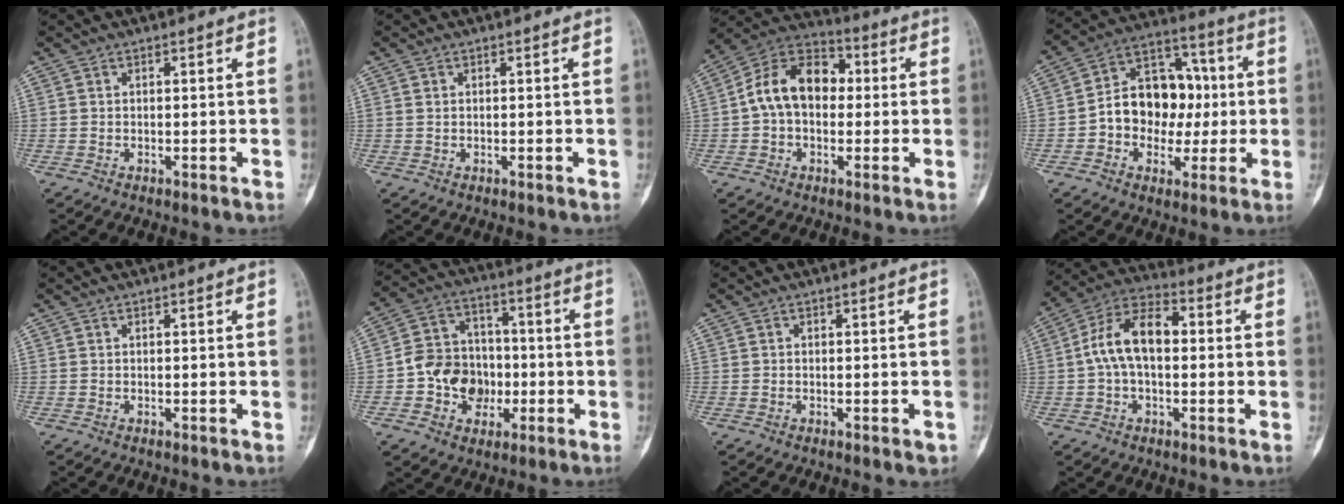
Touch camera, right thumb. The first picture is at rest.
{"total": 0.7, "force": [0.3, 0.5, 0.3], "torque": [-0.002, 0.002, 0.006]}
{"total": 13.7, "force": [0.7, 9.6, 9.8], "torque": [-0.146, 0.037, 0.000]}
{"total": 15.1, "force": [-0.6, 11.6, 9.7], "torque": [-0.102, 0.042, -0.013]}
{"total": 0.0}
{"total": 12.1, "force": [-2.6, 10.3, 5.9], "torque": [-0.053, 0.036, -0.049]}
{"total": 1.1, "force": [-0.6, 0.4, 0.9], "torque": [-0.007, -0.001, -0.005]}
{"total": 12.0, "force": [0.5, 6.9, 9.8], "torque": [-0.177, 0.038, 0.000]}